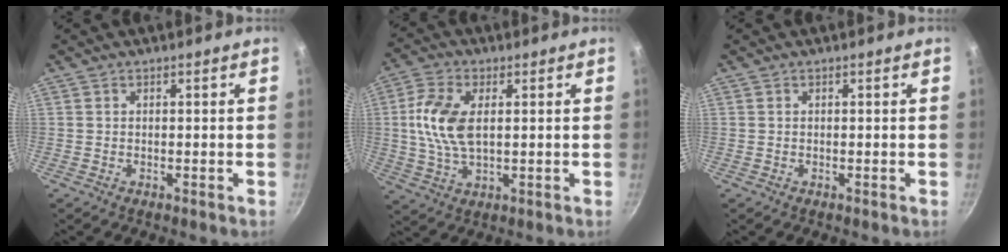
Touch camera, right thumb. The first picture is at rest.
{"total": 10.5, "force": [1.4, 5.7, 8.6], "torque": [-0.174, 0.007, 0.026]}
{"total": 0.0}